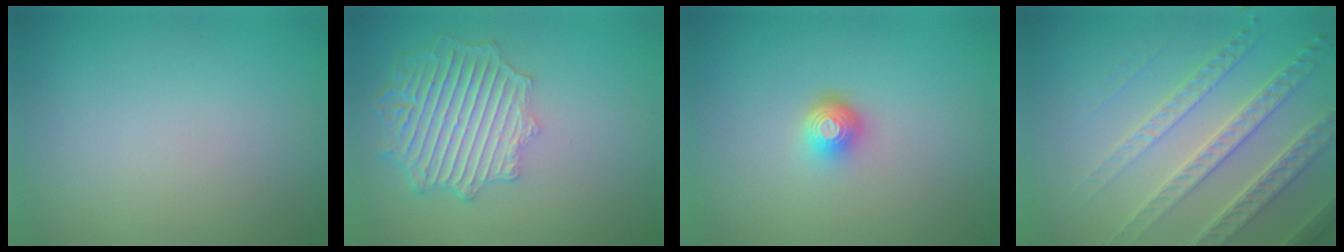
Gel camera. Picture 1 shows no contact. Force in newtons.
{"total": 6.8, "press": 5.3, "slide": 4.2}
{"total": 2.2, "press": 1.4, "slide": 1.6}
{"total": 6.8, "press": 4.9, "slide": 4.8}